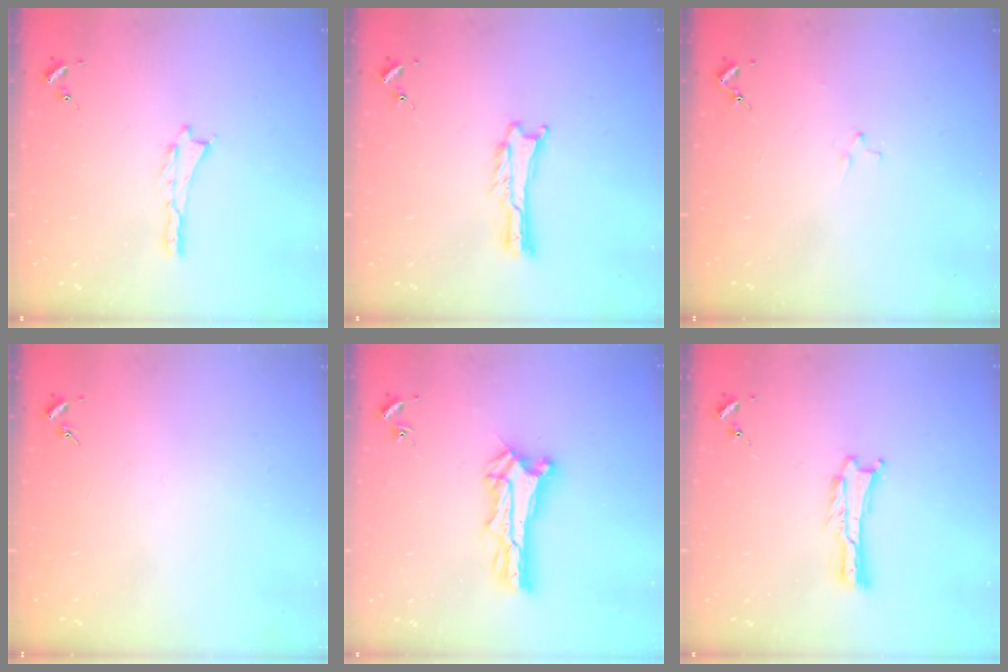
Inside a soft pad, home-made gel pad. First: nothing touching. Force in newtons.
{"total": 0.0}
{"total": 0.8, "press": 0.8, "slide": 0.2}
{"total": 0.0}
{"total": 2.7, "press": 2.7, "slide": 0.3}
{"total": 0.0}